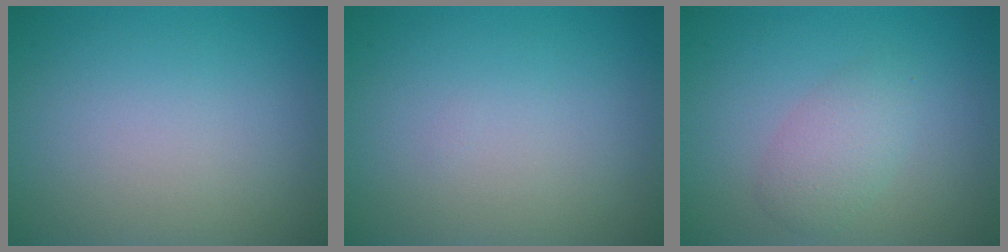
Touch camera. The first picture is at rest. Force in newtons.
{"total": 0.0}
{"total": 2.4, "press": 2.4, "slide": 0.1}